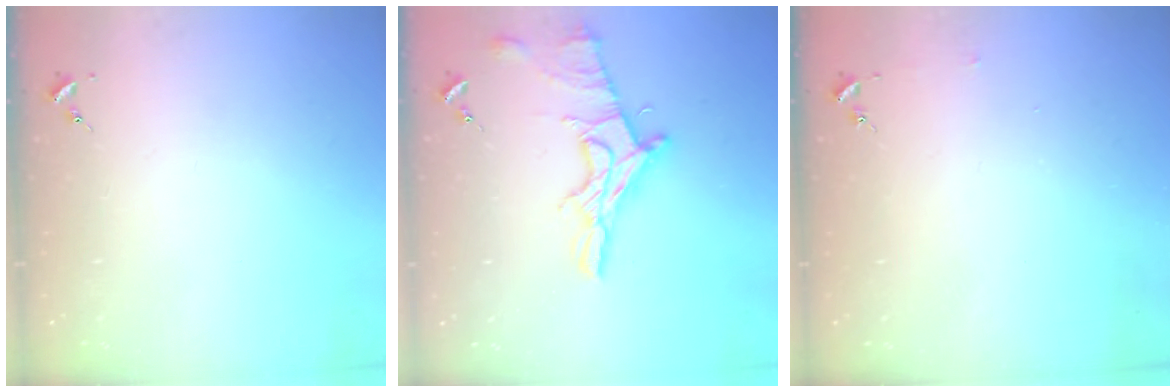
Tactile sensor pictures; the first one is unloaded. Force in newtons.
{"total": 14.1, "press": 14.1, "slide": 1.3}
{"total": 2.5, "press": 2.5, "slide": 0.2}